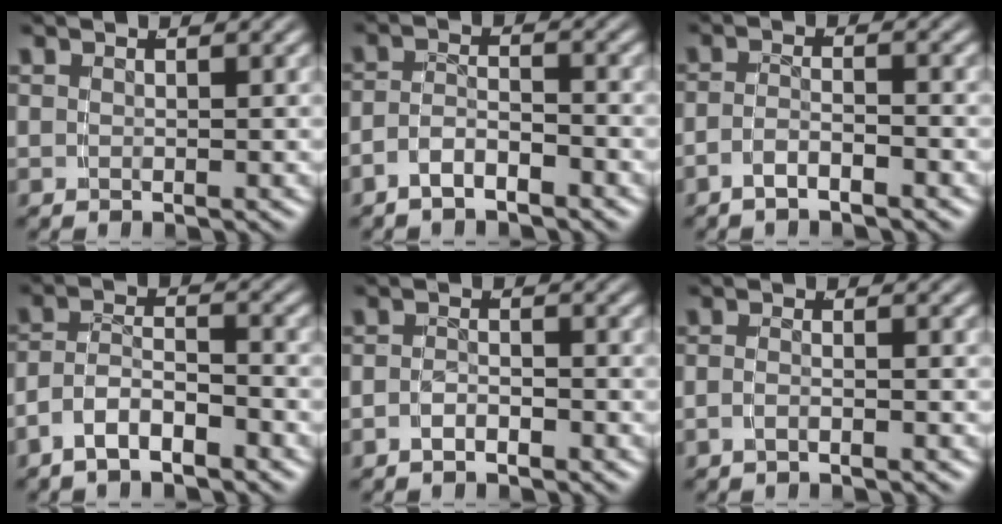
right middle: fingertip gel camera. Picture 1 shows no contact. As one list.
[{"total": 3.0, "force": [-2.4, 1.2, 1.3], "torque": [-0.020, -0.006, -0.041]}, {"total": 2.3, "force": [-2.0, 0.2, 1.2], "torque": [-0.018, -0.002, -0.034]}, {"total": 4.3, "force": [-2.6, 2.6, 2.3], "torque": [-0.045, -0.012, -0.045]}, {"total": 1.7, "force": [-1.4, 0.8, 0.7], "torque": [-0.015, -0.003, -0.024]}, {"total": 1.4, "force": [-1.1, -0.1, 0.9], "torque": [-0.020, -0.002, -0.019]}]